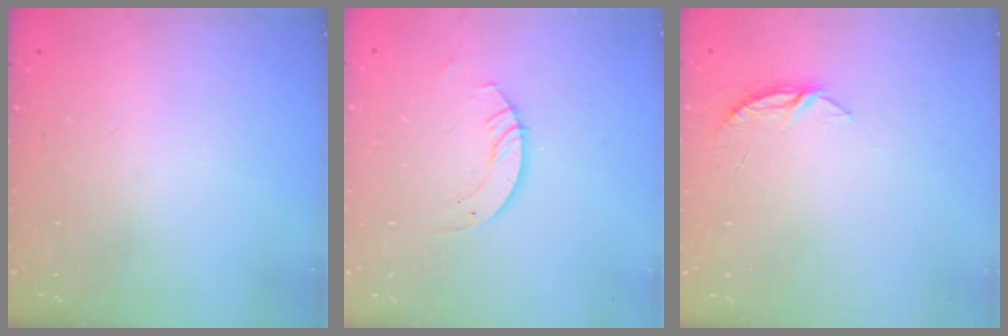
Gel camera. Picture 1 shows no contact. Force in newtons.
{"total": 3.5, "press": 3.5, "slide": 0.3}
{"total": 3.7, "press": 3.6, "slide": 0.4}